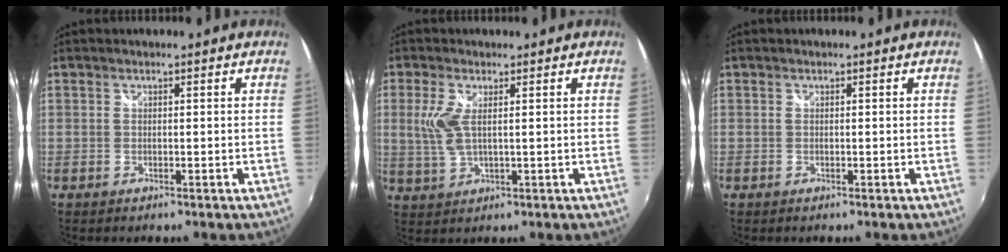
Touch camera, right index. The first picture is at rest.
{"total": 5.1, "force": [1.0, 1.8, 4.7], "torque": [-0.107, -0.002, 0.023]}
{"total": 0.0}